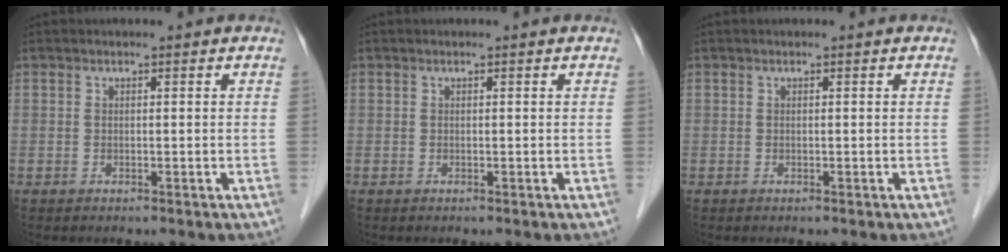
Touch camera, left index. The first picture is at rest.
{"total": 0.0}
{"total": 0.0}